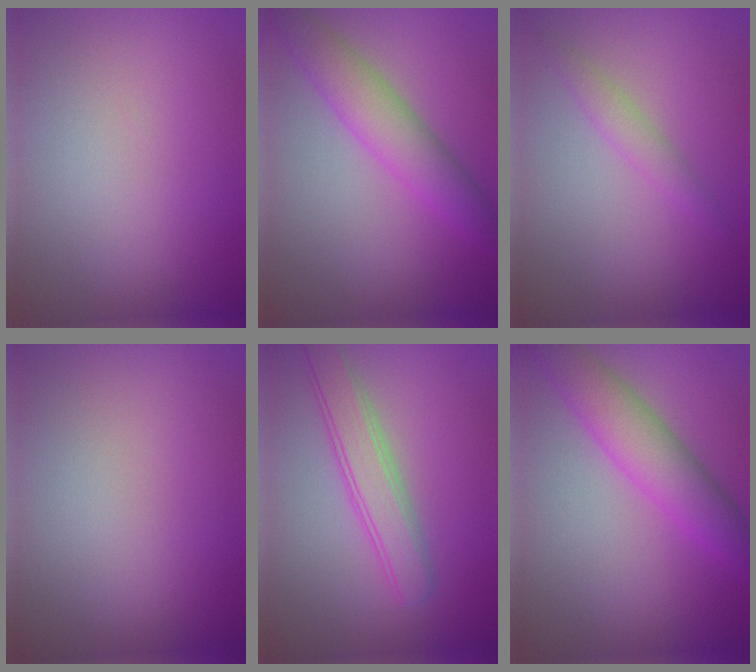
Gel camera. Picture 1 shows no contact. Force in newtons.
{"total": 4.7, "press": 4.7, "slide": 0.2}
{"total": 1.7, "press": 1.7, "slide": 0.0}
{"total": 0.0}
{"total": 3.9, "press": 3.9, "slide": 0.2}
{"total": 4.6, "press": 4.6, "slide": 0.2}